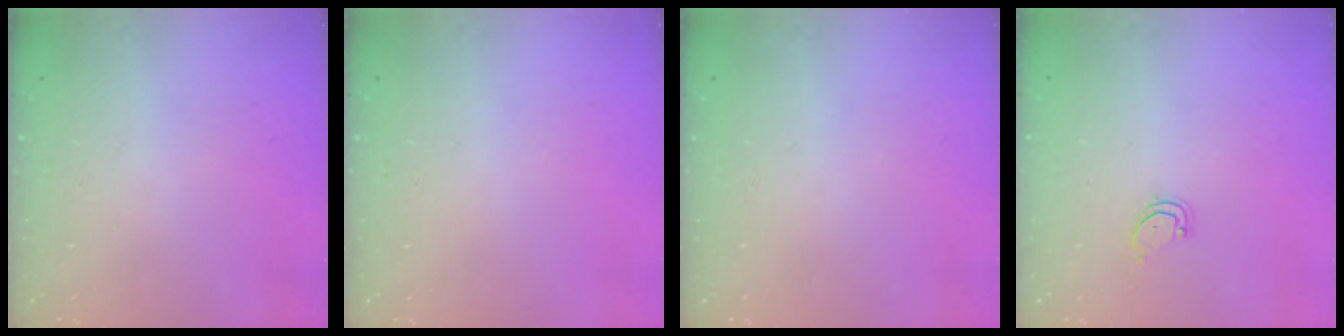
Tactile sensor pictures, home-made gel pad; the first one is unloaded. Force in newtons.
{"total": 0.0}
{"total": 0.0}
{"total": 2.3, "press": 2.3, "slide": 0.1}